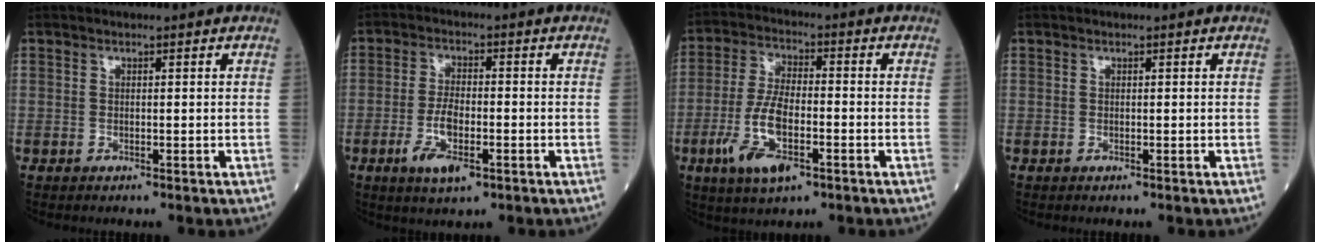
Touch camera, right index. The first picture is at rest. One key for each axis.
{"total": 6.4, "fx": -2.7, "fy": 2.0, "fz": 5.5, "tx": -0.109, "ty": -0.005, "tz": -0.046}
{"total": 9.9, "fx": -4.0, "fy": 3.2, "fz": 8.5, "tx": -0.181, "ty": -0.008, "tz": -0.073}
{"total": 0.0}